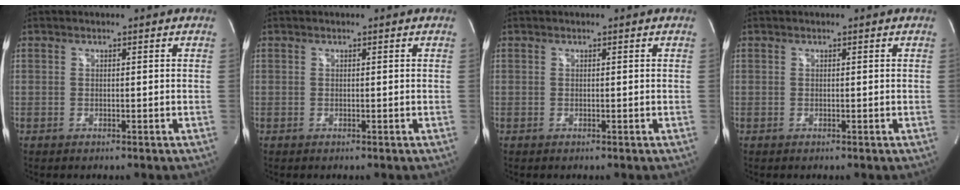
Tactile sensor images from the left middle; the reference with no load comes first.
{"total": 0.0}
{"total": 0.0}
{"total": 0.0}